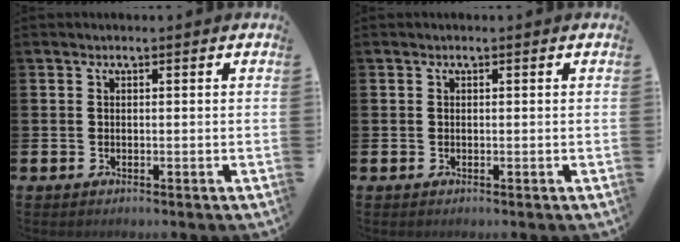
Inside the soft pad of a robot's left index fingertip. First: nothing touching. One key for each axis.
{"total": 0.0}